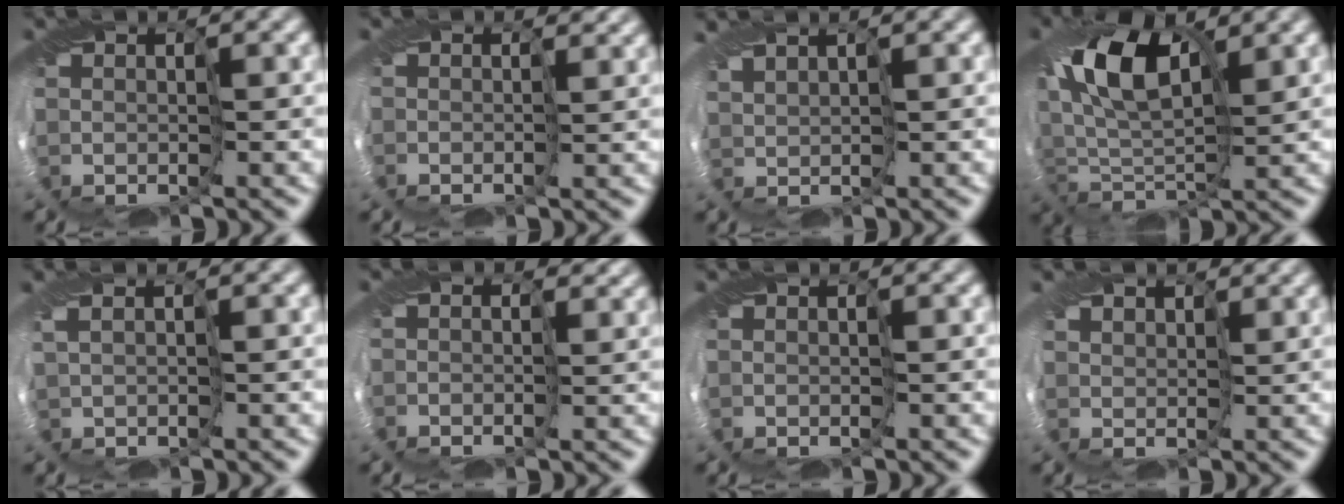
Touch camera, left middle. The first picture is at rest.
{"total": 2.1, "force": [1.8, 0.9, 0.4], "torque": [-0.009, 0.003, 0.025]}
{"total": 2.1, "force": [1.5, 0.6, 1.3], "torque": [-0.036, 0.009, 0.030]}
{"total": 8.5, "force": [1.3, 4.6, 7.0], "torque": [-0.142, 0.010, 0.008]}
{"total": 1.1, "force": [0.1, 0.2, 1.1], "torque": [-0.028, 0.003, 0.005]}
{"total": 2.5, "force": [1.4, 1.9, 0.9], "torque": [-0.023, 0.008, 0.022]}
{"total": 0.0}
{"total": 2.7, "force": [2.3, 1.3, 0.8], "torque": [-0.023, 0.004, 0.031]}